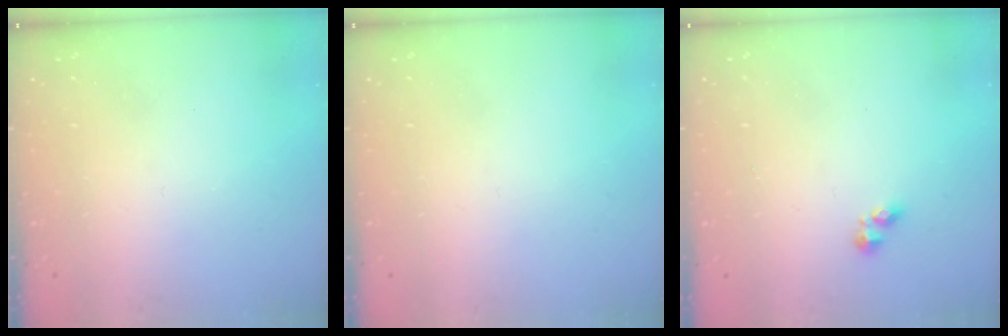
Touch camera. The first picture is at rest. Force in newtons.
{"total": 0.0}
{"total": 2.5, "press": 2.5, "slide": 0.4}